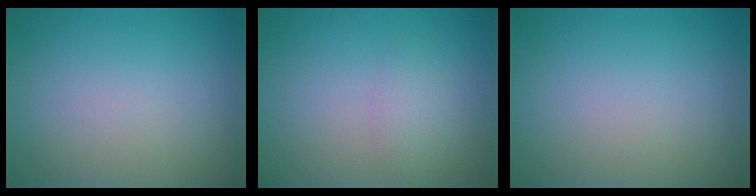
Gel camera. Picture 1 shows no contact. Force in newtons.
{"total": 1.6, "press": 1.5, "slide": 0.2}
{"total": 0.0}